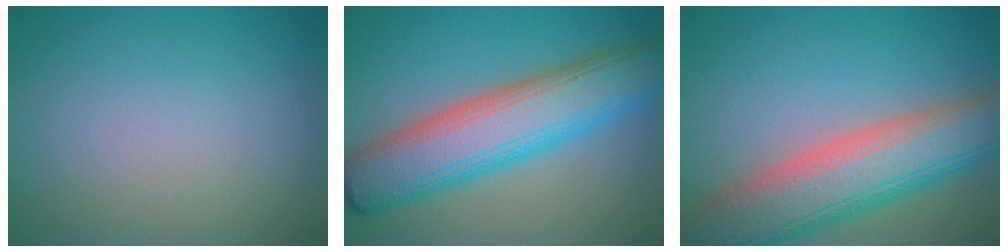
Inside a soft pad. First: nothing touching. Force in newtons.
{"total": 9.9, "press": 9.9, "slide": 0.3}
{"total": 10.2, "press": 10.2, "slide": 0.7}